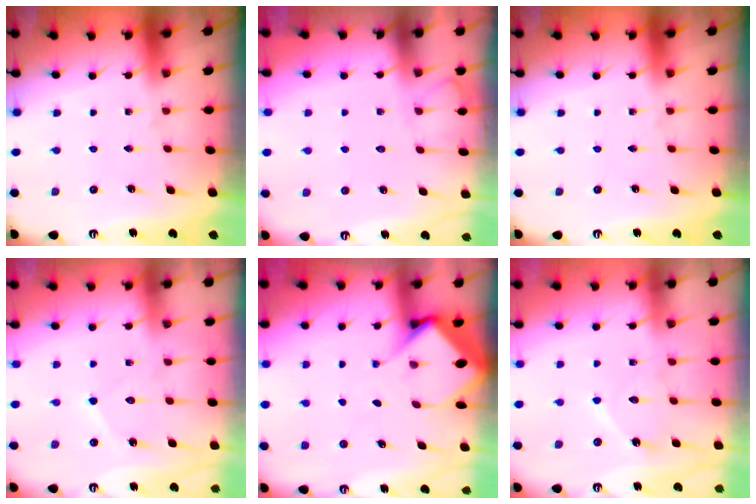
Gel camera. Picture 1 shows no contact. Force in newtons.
{"total": 4.3, "press": 4.2, "slide": 0.6}
{"total": 0.0}
{"total": 7.1, "press": 7.1, "slide": 0.5}
{"total": 6.8, "press": 6.8, "slide": 0.7}
{"total": 8.9, "press": 8.8, "slide": 0.7}